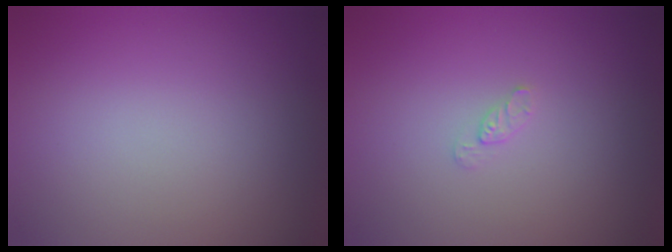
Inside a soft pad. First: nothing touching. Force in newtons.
{"total": 0.9, "press": 0.8, "slide": 0.2}